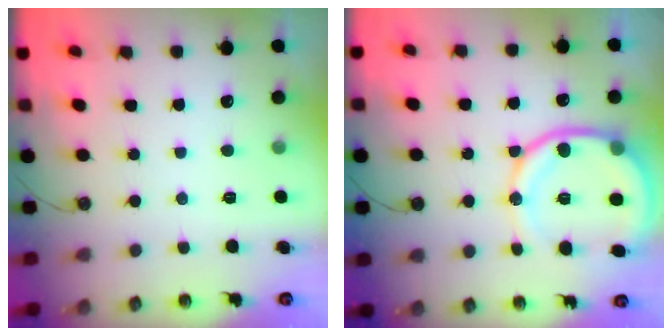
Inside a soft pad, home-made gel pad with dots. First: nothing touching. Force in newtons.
{"total": 14.2, "press": 14.2, "slide": 1.3}